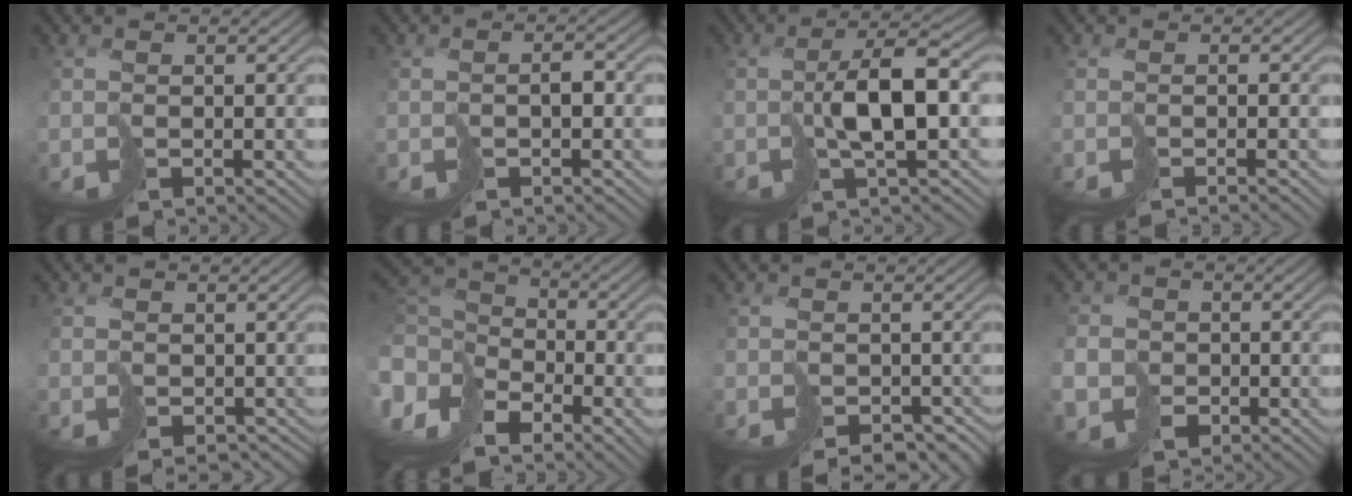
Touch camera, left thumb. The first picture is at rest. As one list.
[{"total": 1.3, "force": [-0.6, 0.6, 1.0], "torque": [-0.014, 0.003, -0.012]}, {"total": 4.9, "force": [0.5, 0.9, 4.8], "torque": [-0.085, 0.015, 0.011]}, {"total": 1.2, "force": [-0.9, -0.8, 0.0], "torque": [0.001, -0.002, -0.017]}, {"total": 1.3, "force": [0.0, 1.2, 0.6], "torque": [-0.009, -0.006, 0.001]}, {"total": 11.7, "force": [-4.9, 7.9, 7.0], "torque": [-0.202, -0.034, -0.078]}, {"total": 3.5, "force": [-2.0, 2.6, 1.2], "torque": [-0.009, -0.015, -0.012]}, {"total": 4.6, "force": [-1.8, 4.1, 1.1], "torque": [-0.020, -0.017, -0.051]}]